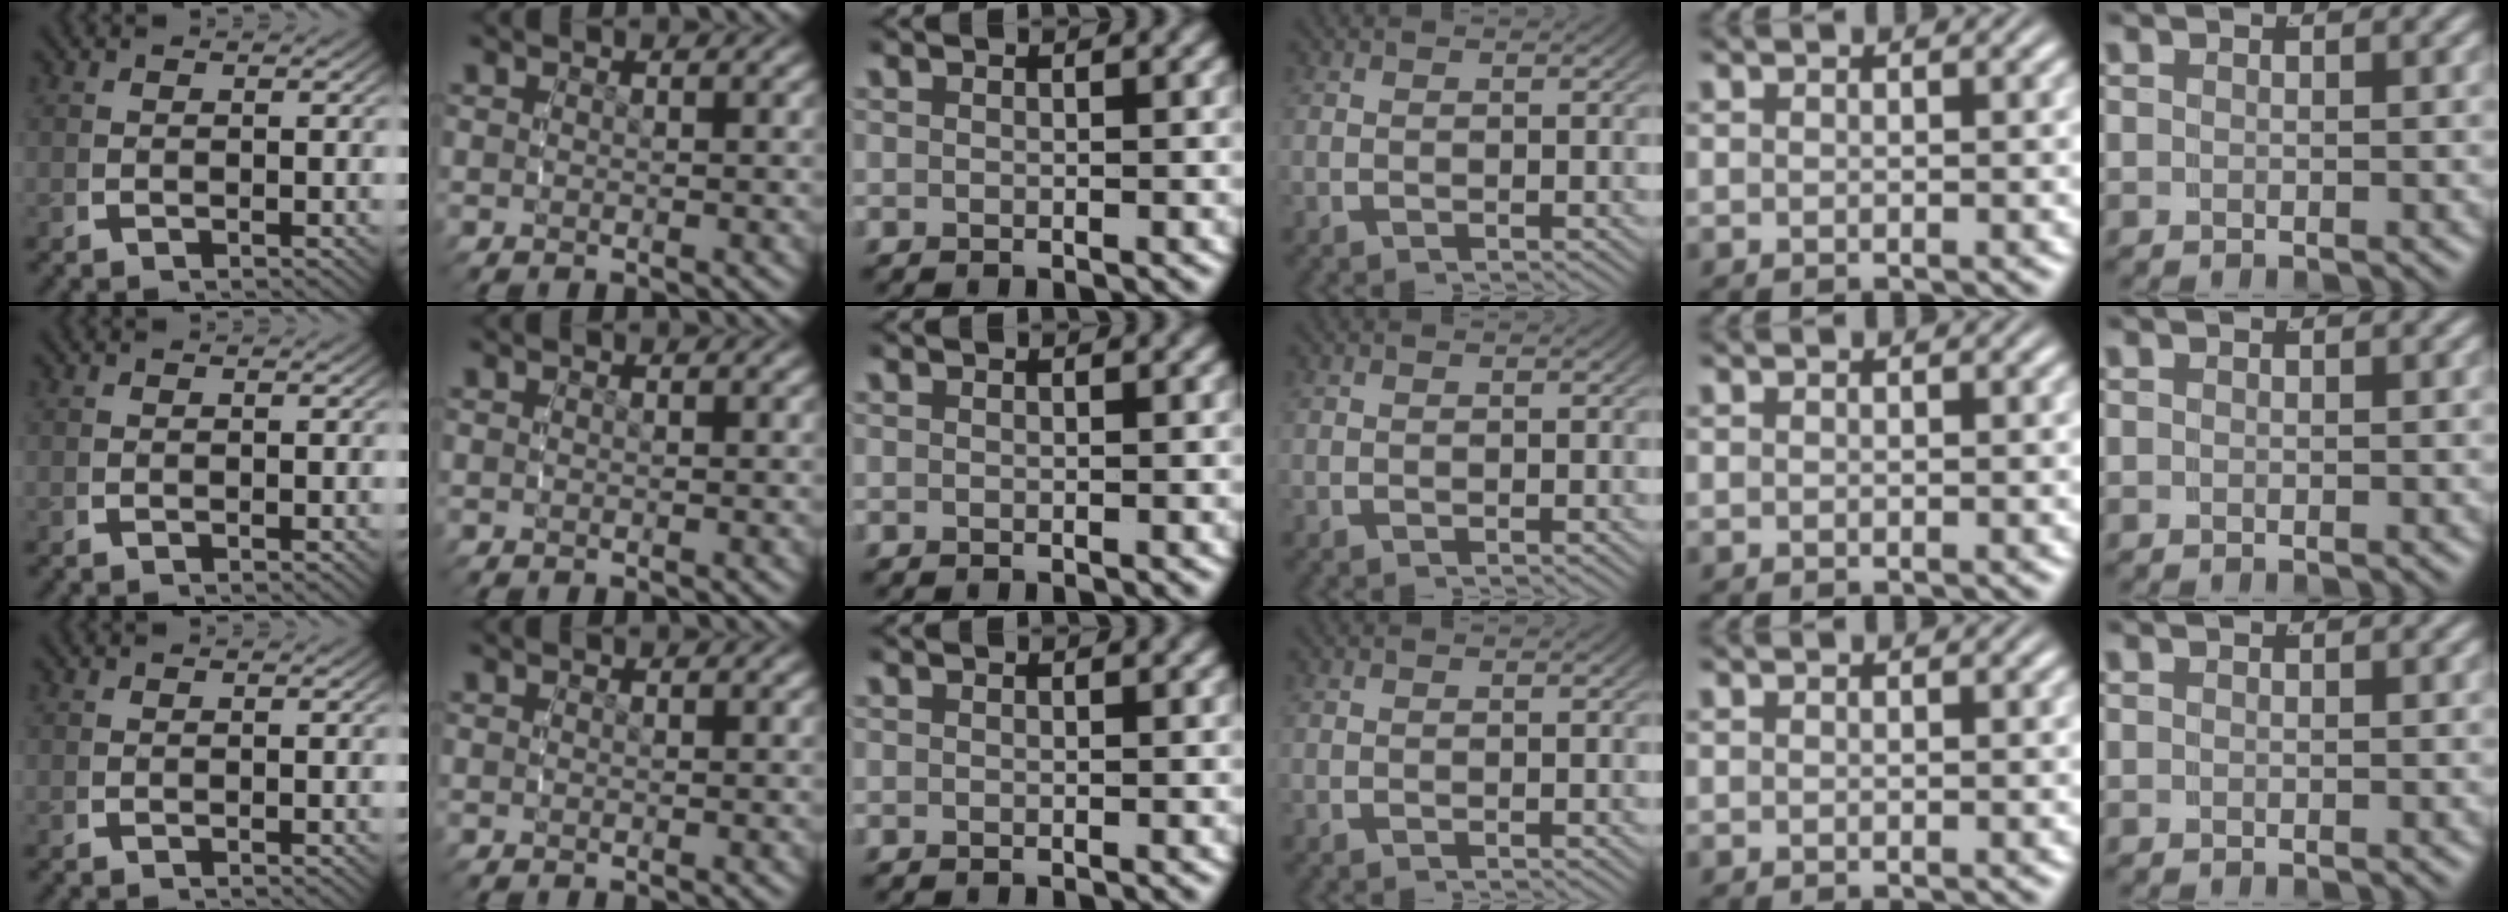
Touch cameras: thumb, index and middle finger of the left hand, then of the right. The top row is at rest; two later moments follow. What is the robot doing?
{"motion": "reach", "object": "string"}